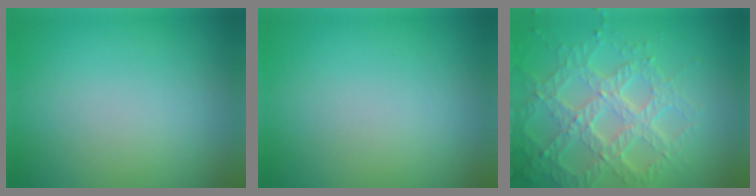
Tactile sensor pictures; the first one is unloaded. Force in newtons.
{"total": 0.0}
{"total": 7.2, "press": 5.3, "slide": 4.9}